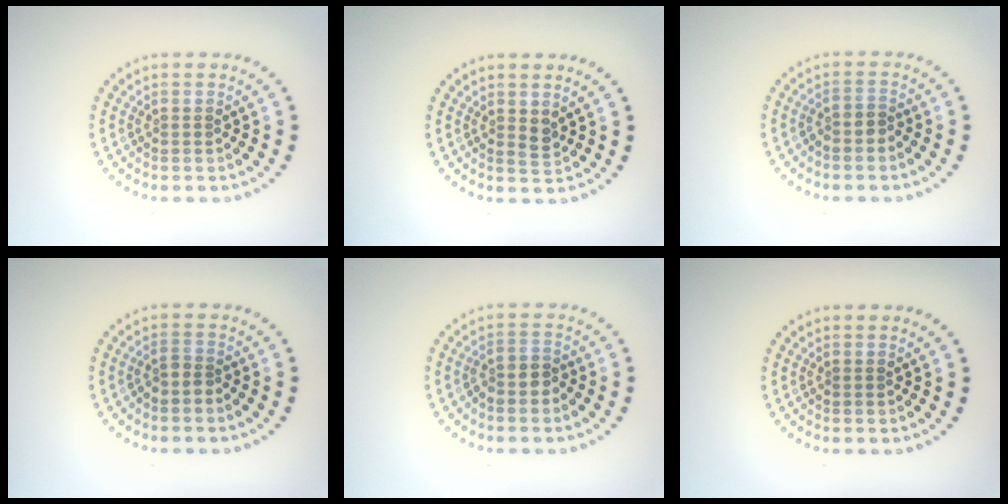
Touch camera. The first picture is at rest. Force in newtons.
{"total": 1.1, "press": 1.0, "slide": 0.4}
{"total": 1.3, "press": 1.0, "slide": 0.9}
{"total": 1.1, "press": 0.7, "slide": 0.8}
{"total": 1.5, "press": 1.2, "slide": 0.9}
{"total": 0.0}